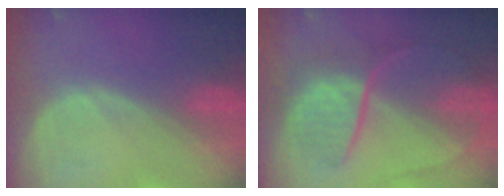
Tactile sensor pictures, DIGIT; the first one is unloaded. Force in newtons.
{"total": 8.7, "press": 7.5, "slide": 4.5}